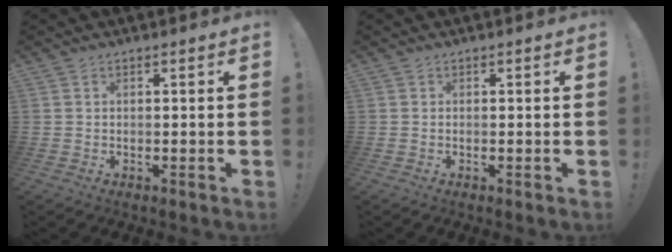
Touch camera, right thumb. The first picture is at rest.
{"total": 0.0}